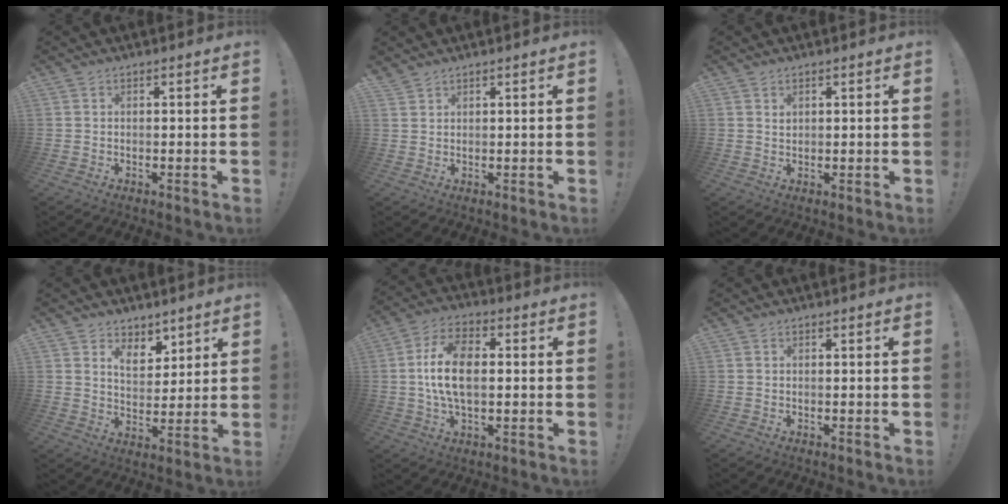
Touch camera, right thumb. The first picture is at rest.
{"total": 1.8, "force": [1.7, 0.6, 0.4], "torque": [-0.009, -0.009, 0.033]}
{"total": 1.2, "force": [0.9, 0.7, 0.2], "torque": [0.001, -0.002, 0.016]}
{"total": 7.4, "force": [4.8, 5.0, 2.5], "torque": [-0.043, -0.032, 0.091]}
{"total": 12.6, "force": [0.4, 7.0, 10.4], "torque": [-0.190, 0.005, 0.008]}
{"total": 0.0}